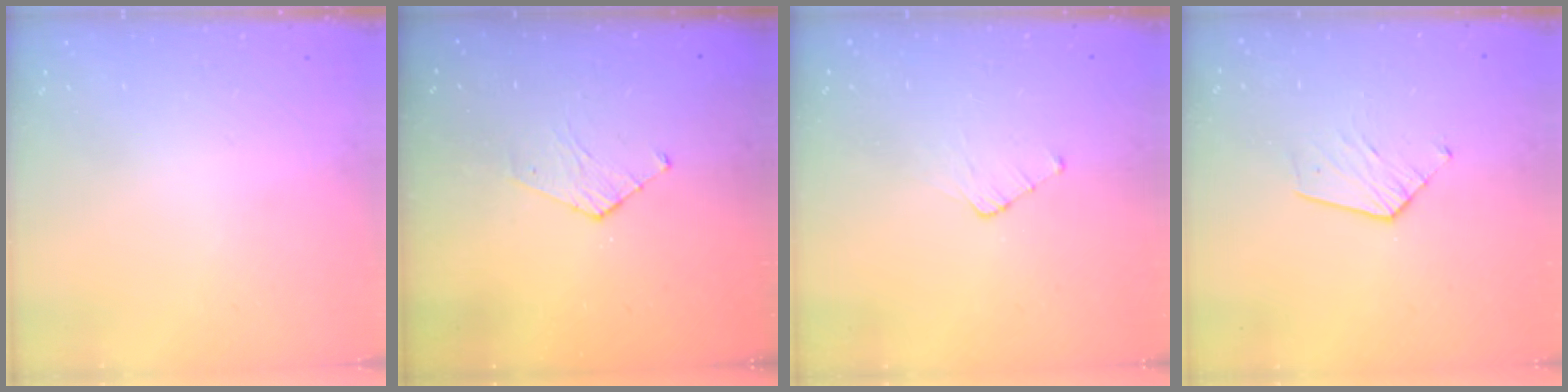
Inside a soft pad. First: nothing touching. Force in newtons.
{"total": 3.3, "press": 3.2, "slide": 0.3}
{"total": 2.5, "press": 2.5, "slide": 0.3}
{"total": 7.1, "press": 7.1, "slide": 0.5}